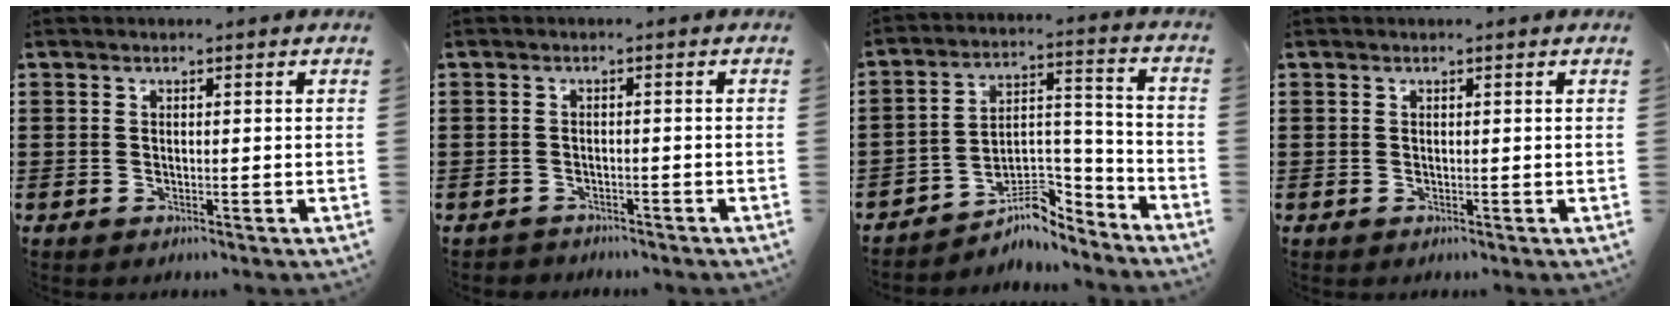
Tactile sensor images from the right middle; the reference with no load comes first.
{"total": 1.3, "force": [-1.3, 0.3, -0.1], "torque": [-0.004, 0.002, -0.029]}
{"total": 7.3, "force": [-6.1, 2.9, 3.0], "torque": [-0.042, 0.009, -0.115]}
{"total": 0.0}